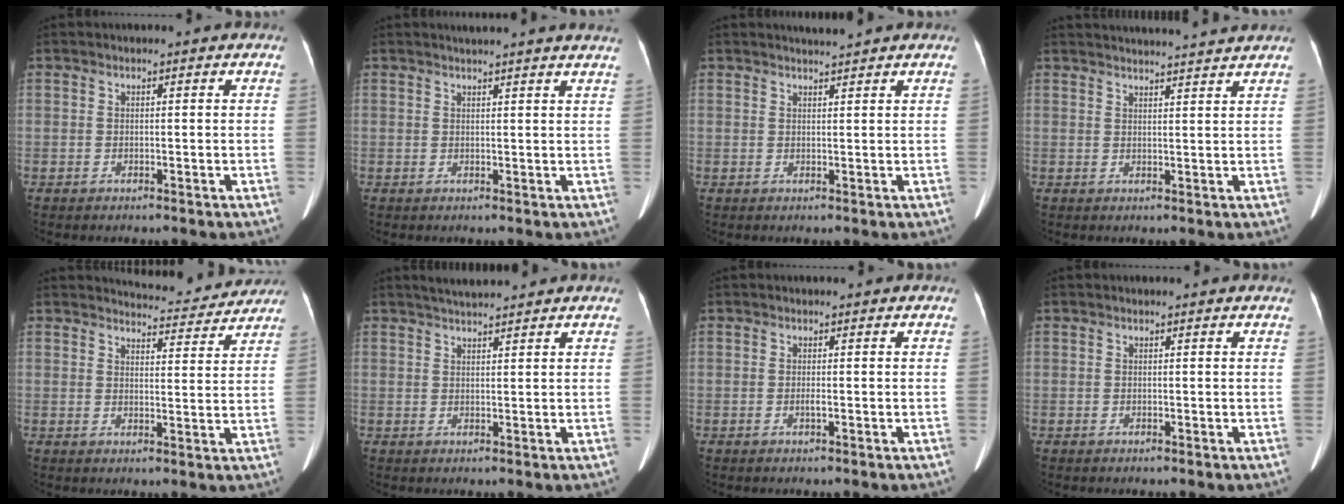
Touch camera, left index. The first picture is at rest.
{"total": 8.6, "force": [7.9, -0.6, 3.4], "torque": [-0.045, 0.010, 0.077]}
{"total": 2.1, "force": [2.1, -0.2, 0.6], "torque": [-0.010, 0.008, 0.034]}
{"total": 10.7, "force": [10.3, -1.1, 2.8], "torque": [-0.037, 0.004, 0.125]}
{"total": 8.2, "force": [8.1, 1.0, 0.4], "torque": [-0.004, -0.005, 0.096]}
{"total": 3.9, "force": [3.6, -0.1, 1.5], "torque": [-0.027, 0.021, 0.063]}
{"total": 0.6, "force": [-0.2, 0.0, 0.6], "torque": [-0.014, -0.001, -0.003]}
{"total": 0.8, "force": [0.8, 0.1, 0.2], "torque": [-0.006, 0.005, 0.005]}